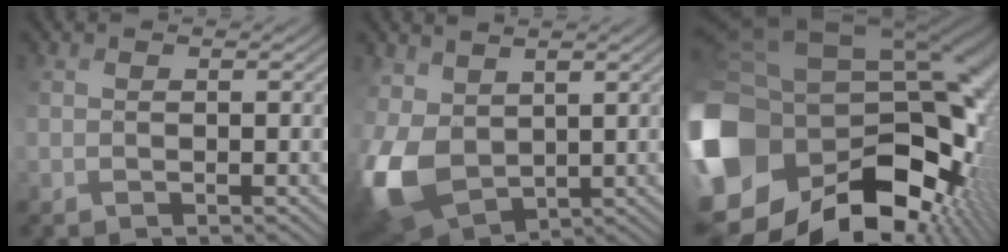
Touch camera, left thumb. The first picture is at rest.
{"total": 10.1, "force": [1.6, 7.3, 6.8], "torque": [-0.199, -0.005, 0.027]}
{"total": 21.6, "force": [-4.0, 16.5, 13.4], "torque": [-0.315, -0.036, -0.034]}